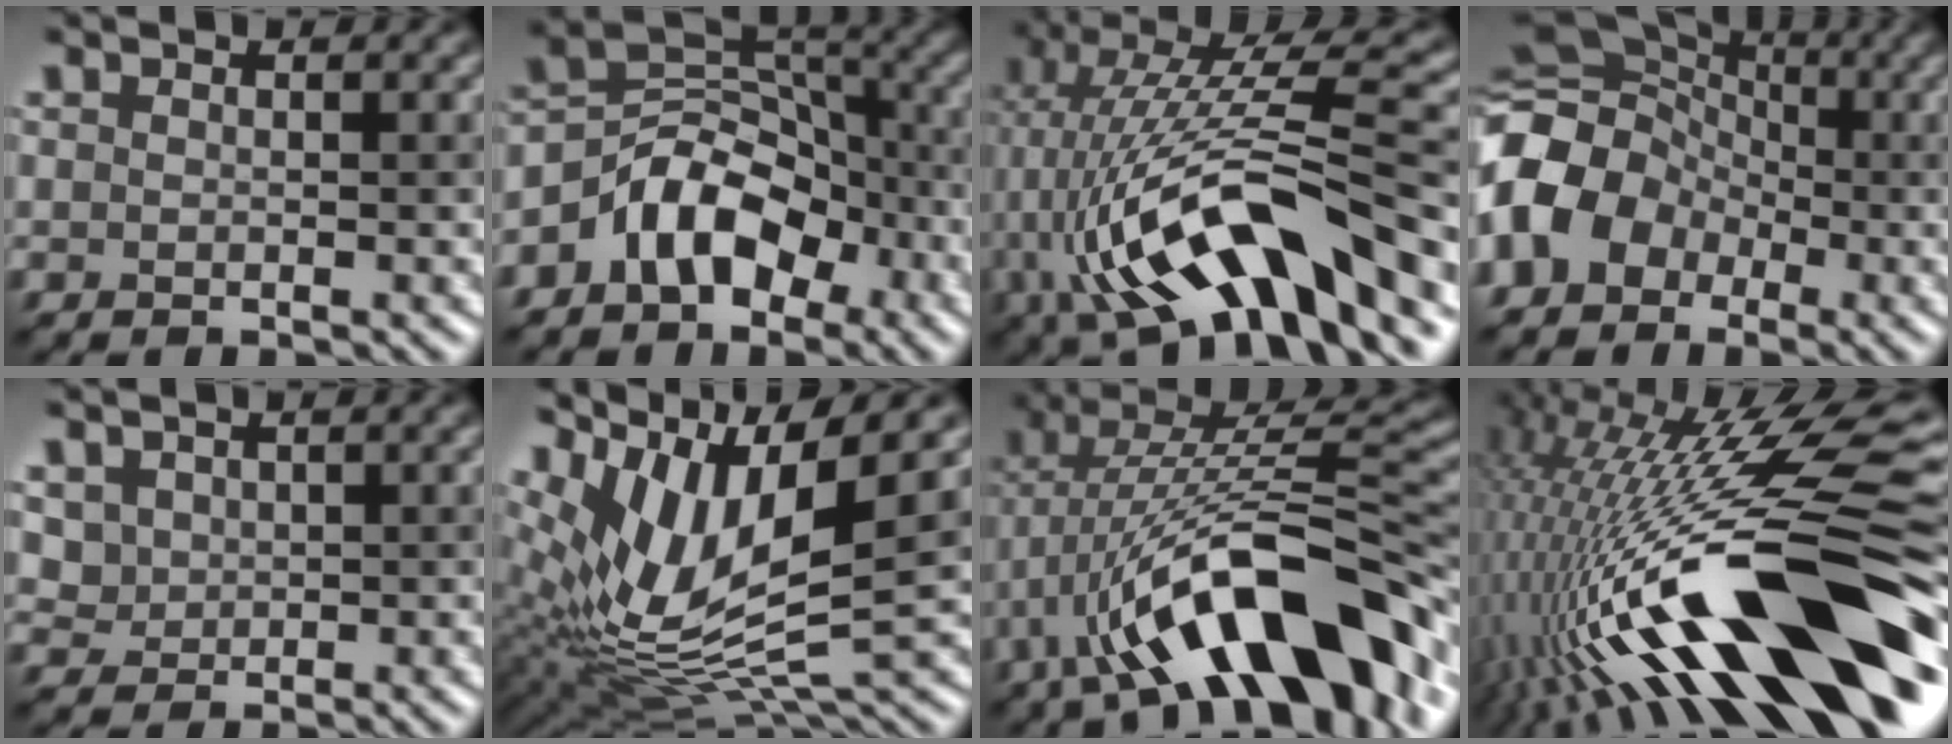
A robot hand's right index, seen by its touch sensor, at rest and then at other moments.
{"total": 6.6, "force": [-3.4, 4.3, 3.8], "torque": [-0.042, 0.019, -0.069]}
{"total": 12.2, "force": [-3.3, 4.0, 11.0], "torque": [-0.179, 0.023, -0.056]}
{"total": 9.6, "force": [-2.0, 7.9, 5.1], "torque": [-0.087, 0.000, -0.048]}
{"total": 2.2, "force": [1.1, 1.9, 0.4], "torque": [-0.012, 0.001, 0.041]}
{"total": 11.9, "force": [4.1, 3.7, 10.5], "torque": [-0.219, 0.004, 0.087]}
{"total": 13.4, "force": [-4.3, 5.9, 11.3], "torque": [-0.170, 0.019, -0.066]}
{"total": 19.4, "force": [-3.5, 6.2, 18.1], "torque": [-0.313, 0.026, -0.066]}